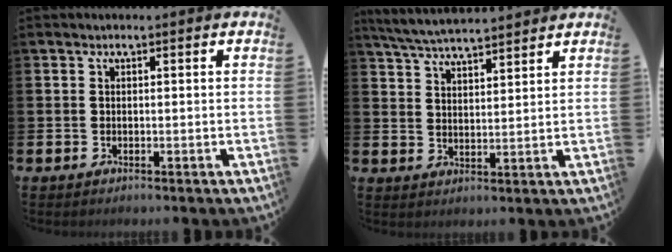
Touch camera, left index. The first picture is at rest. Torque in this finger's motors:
{"motor_torque": [0.91, -1.07, 0.40, 0.09]}